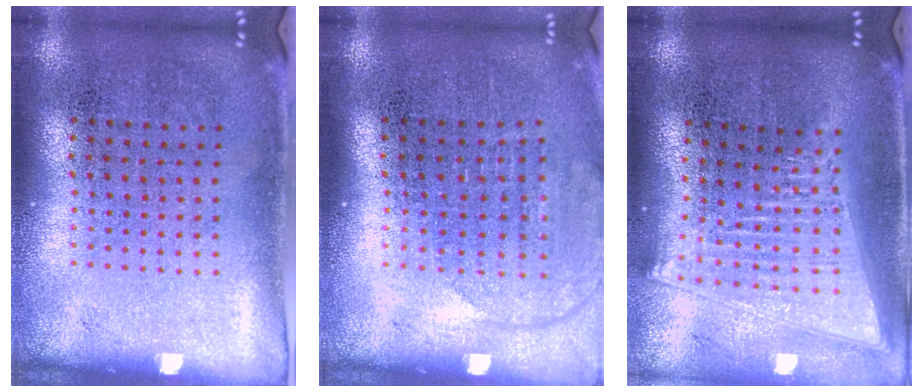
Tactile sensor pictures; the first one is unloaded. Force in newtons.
{"total": 1.3, "press": 1.1, "slide": 0.8}
{"total": 2.0, "press": 1.7, "slide": 1.1}